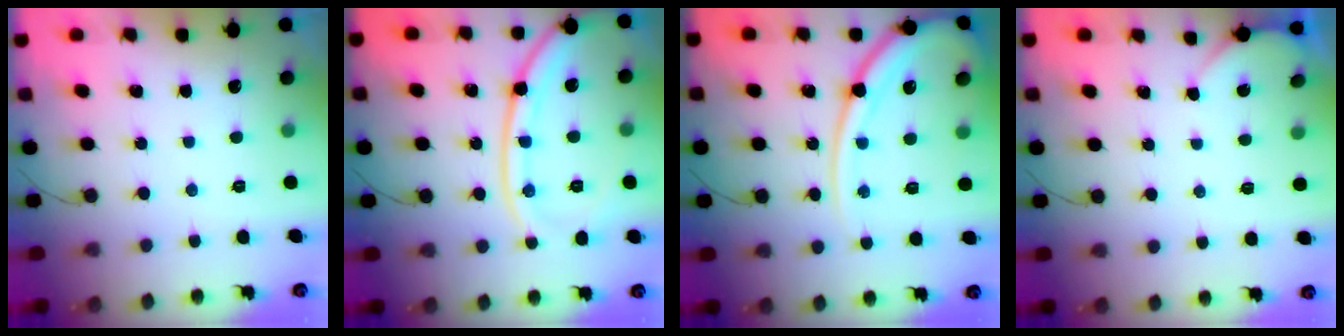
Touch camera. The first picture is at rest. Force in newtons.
{"total": 16.7, "press": 16.6, "slide": 1.9}
{"total": 16.7, "press": 16.6, "slide": 1.6}
{"total": 1.9, "press": 1.9, "slide": 0.3}